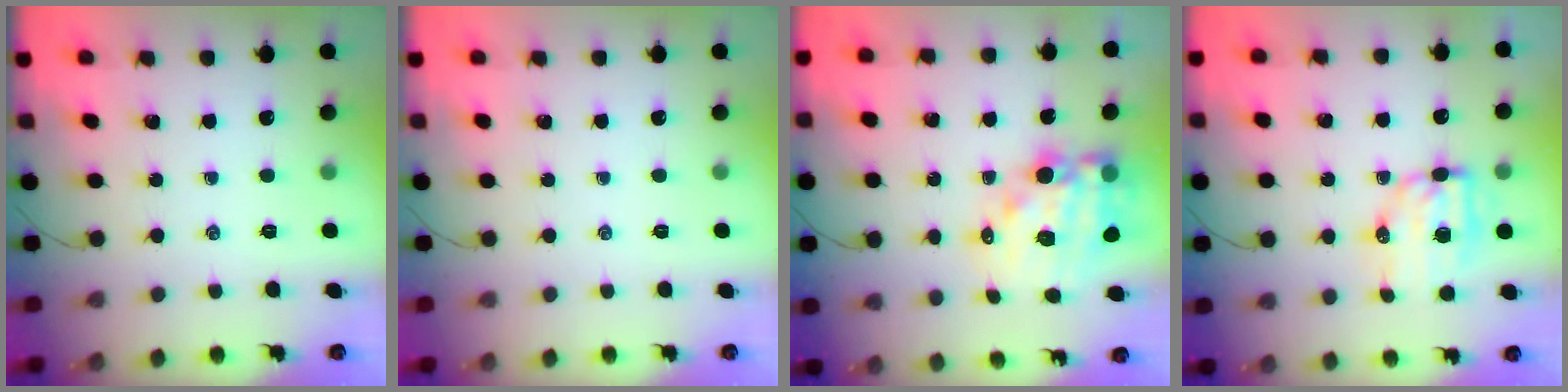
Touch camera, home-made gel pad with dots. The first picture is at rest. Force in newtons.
{"total": 0.0}
{"total": 15.4, "press": 14.9, "slide": 3.9}
{"total": 9.6, "press": 9.4, "slide": 1.8}